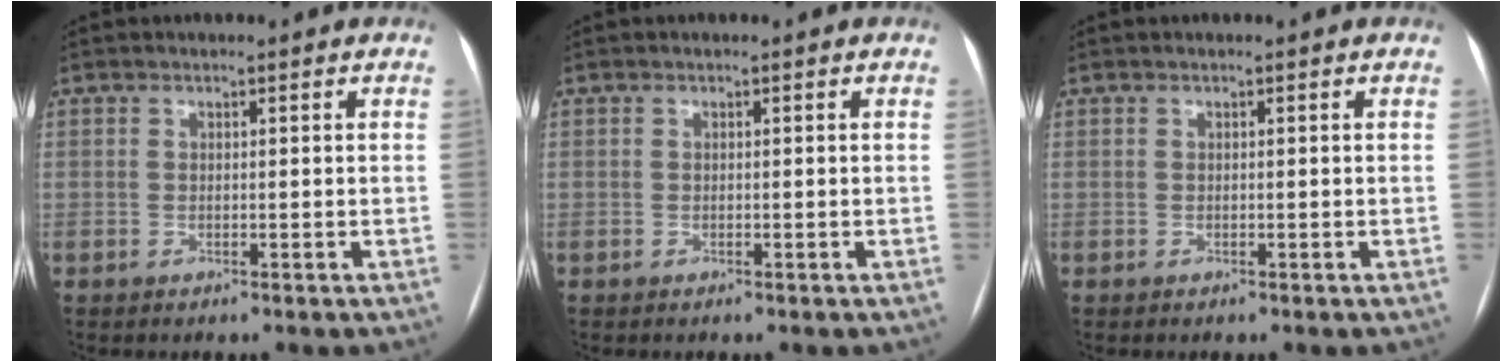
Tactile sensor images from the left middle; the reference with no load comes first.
{"total": 0.0}
{"total": 0.0}